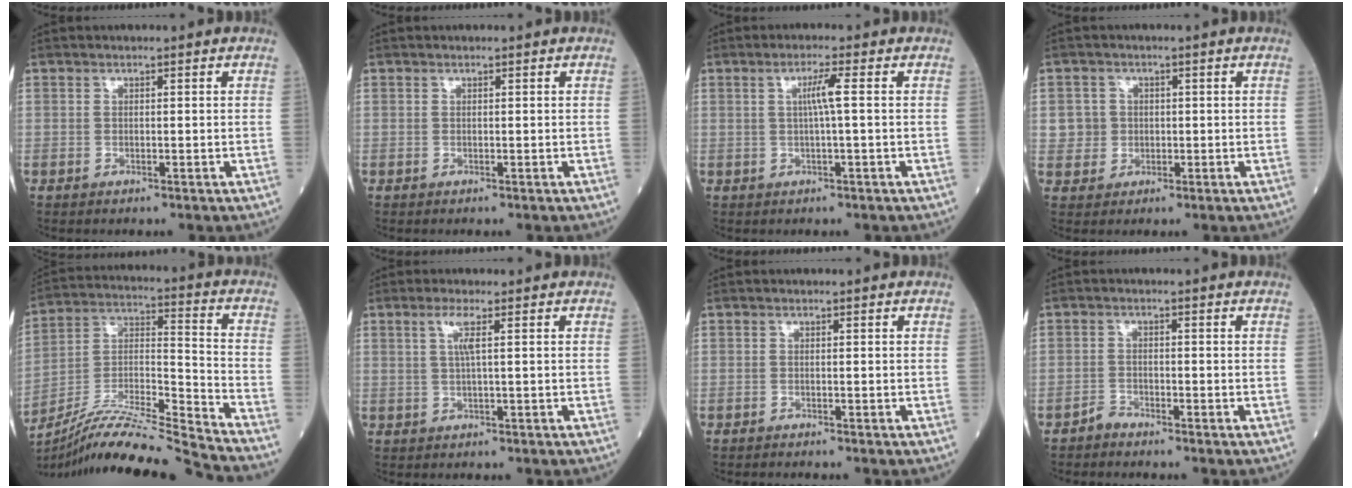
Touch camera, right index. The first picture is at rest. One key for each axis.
{"total": 0.0}
{"total": 3.1, "fx": 0.4, "fy": -0.6, "fz": 3.0, "tx": -0.057, "ty": 0.002, "tz": 0.006}
{"total": 3.5, "fx": 0.3, "fy": 3.5, "fz": 0.1, "tx": 0.009, "ty": 0.009, "tz": 0.010}
{"total": 19.8, "fx": -18.3, "fy": -2.0, "fz": 7.4, "tx": -0.148, "ty": -0.004, "tz": -0.320}
{"total": 2.4, "fx": 0.9, "fy": -0.3, "fz": 2.2, "tx": -0.054, "ty": 0.006, "tz": 0.020}
{"total": 1.2, "fx": -1.1, "fy": -0.2, "fz": 0.4, "tx": -0.007, "ty": 0.001, "tz": -0.017}
{"total": 1.4, "fx": -1.4, "fy": 0.2, "fz": 0.0, "tx": 0.005, "ty": -0.001, "tz": -0.026}